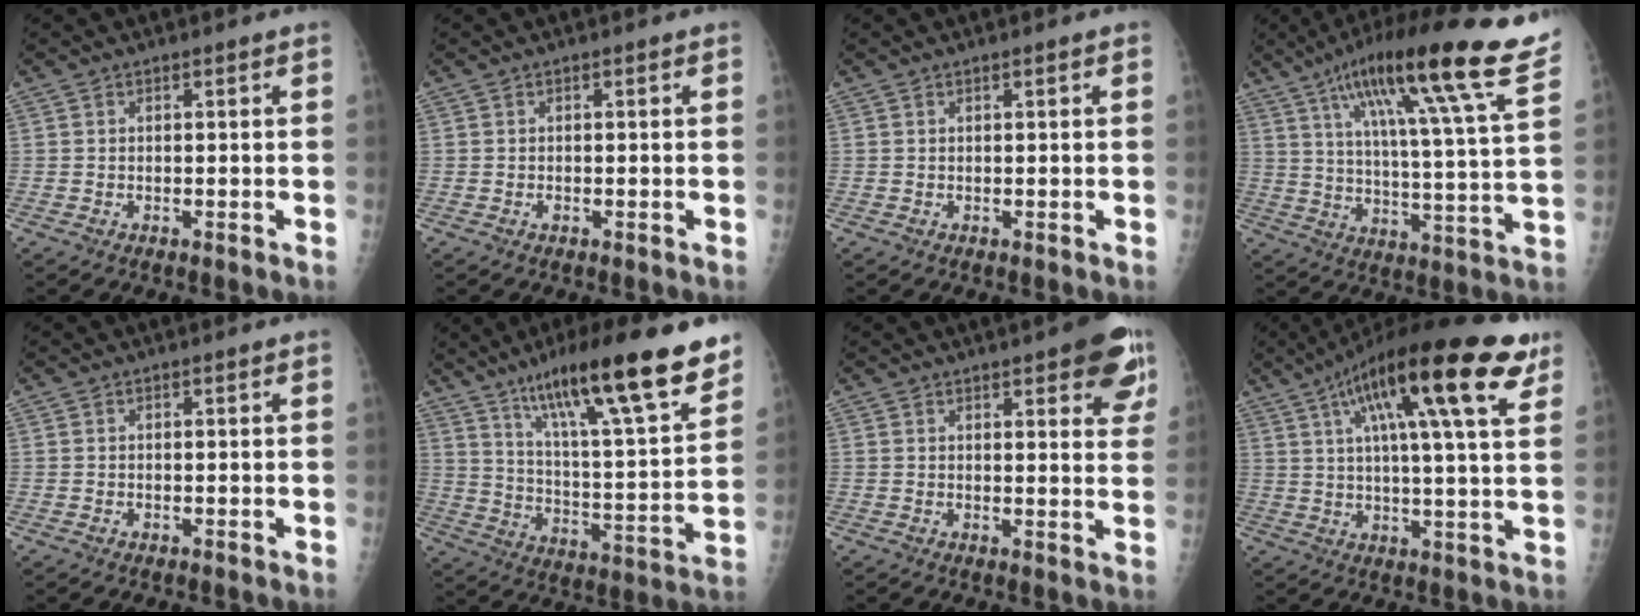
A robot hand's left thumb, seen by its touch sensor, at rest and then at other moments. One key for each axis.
{"total": 0.8, "fx": -0.3, "fy": 0.4, "fz": 0.6, "tx": -0.006, "ty": 0.003, "tz": -0.006}
{"total": 0.6, "fx": 0.2, "fy": 0.1, "fz": 0.5, "tx": -0.011, "ty": 0.001, "tz": 0.003}
{"total": 25.2, "fx": 15.9, "fy": 2.1, "fz": 19.5, "tx": -0.291, "ty": -0.043, "tz": 0.234}
{"total": 0.6, "fx": -0.2, "fy": 0.4, "fz": 0.4, "tx": -0.004, "ty": 0.005, "tz": -0.003}
{"total": 24.8, "fx": 16.3, "fy": 4.0, "fz": 18.3, "tx": -0.273, "ty": -0.058, "tz": 0.267}
{"total": 10.4, "fx": 5.7, "fy": 3.3, "fz": 8.0, "tx": -0.063, "ty": -0.019, "tz": 0.063}
{"total": 23.7, "fx": 11.5, "fy": 5.1, "fz": 20.1, "tx": -0.308, "ty": 0.002, "tz": 0.171}